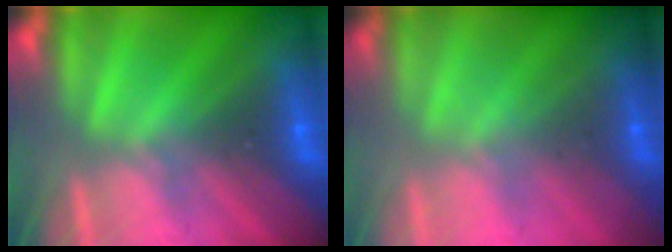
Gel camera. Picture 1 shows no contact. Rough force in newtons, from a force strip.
{"total": 1.3}